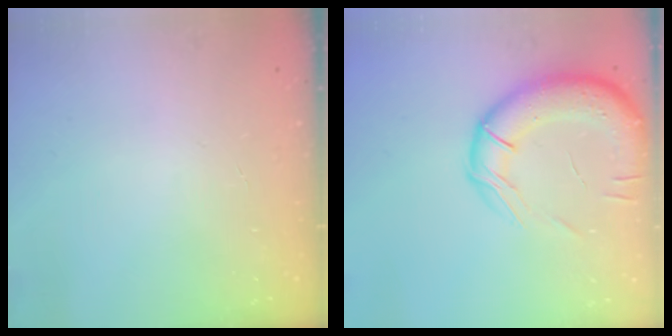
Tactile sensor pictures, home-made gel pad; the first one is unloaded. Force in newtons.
{"total": 17.3, "press": 16.9, "slide": 3.5}